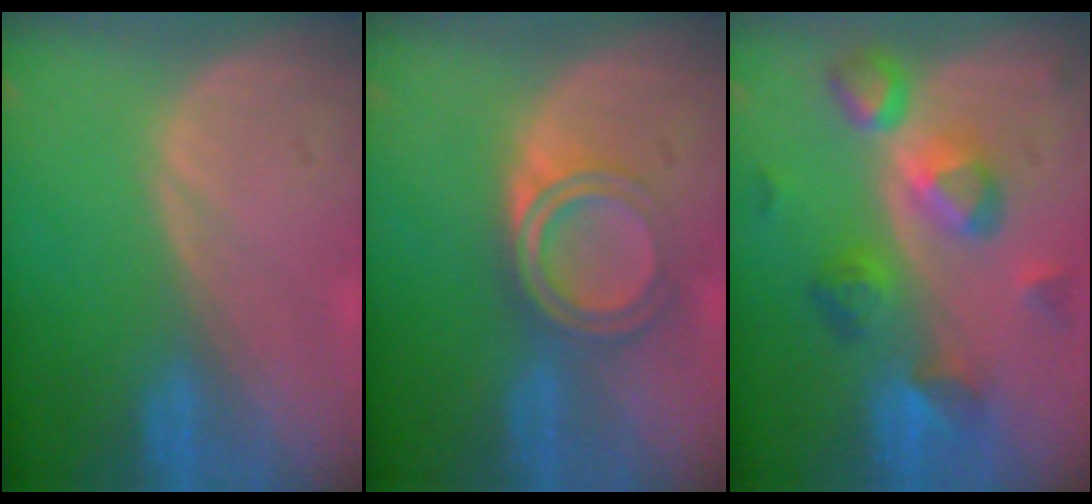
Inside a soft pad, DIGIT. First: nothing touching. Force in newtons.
{"total": 5.7, "press": 5.1, "slide": 2.5}
{"total": 8.3, "press": 8.1, "slide": 1.7}